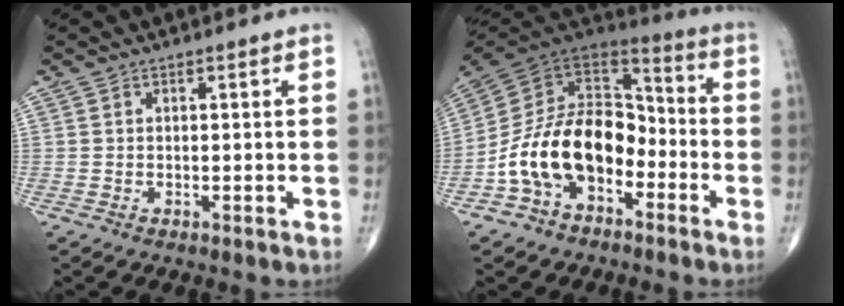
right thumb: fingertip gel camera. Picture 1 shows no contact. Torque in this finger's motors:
{"motor_torque": [1.17, 1.13, 1.38, -1.38, 0.39]}